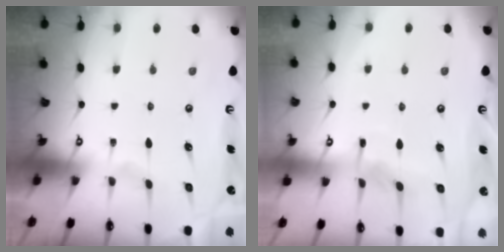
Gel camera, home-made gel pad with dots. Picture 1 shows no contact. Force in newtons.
{"total": 3.7, "press": 3.7, "slide": 0.4}